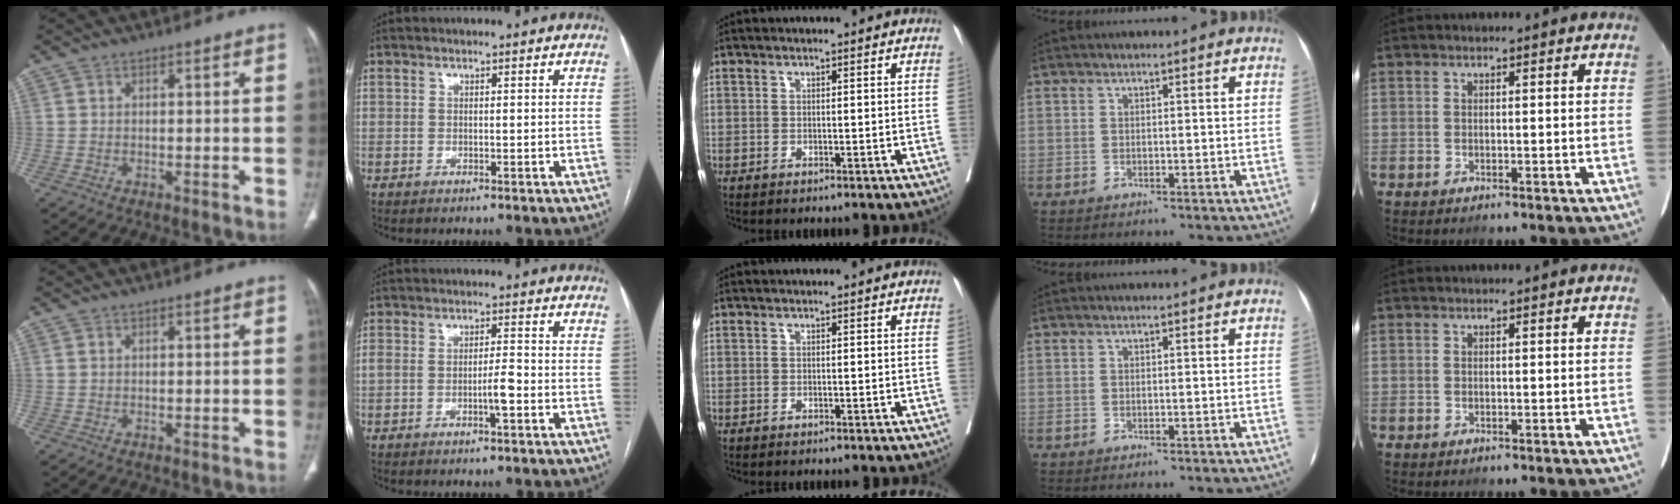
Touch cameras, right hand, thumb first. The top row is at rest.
{"index": {"total": 4.0, "force": [-1.6, 0.9, 3.6], "torque": [-0.070, 0.011, -0.026]}}